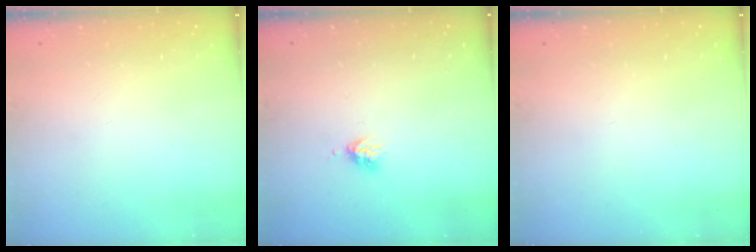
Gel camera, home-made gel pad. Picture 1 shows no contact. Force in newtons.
{"total": 3.2, "press": 3.2, "slide": 0.3}
{"total": 0.0}